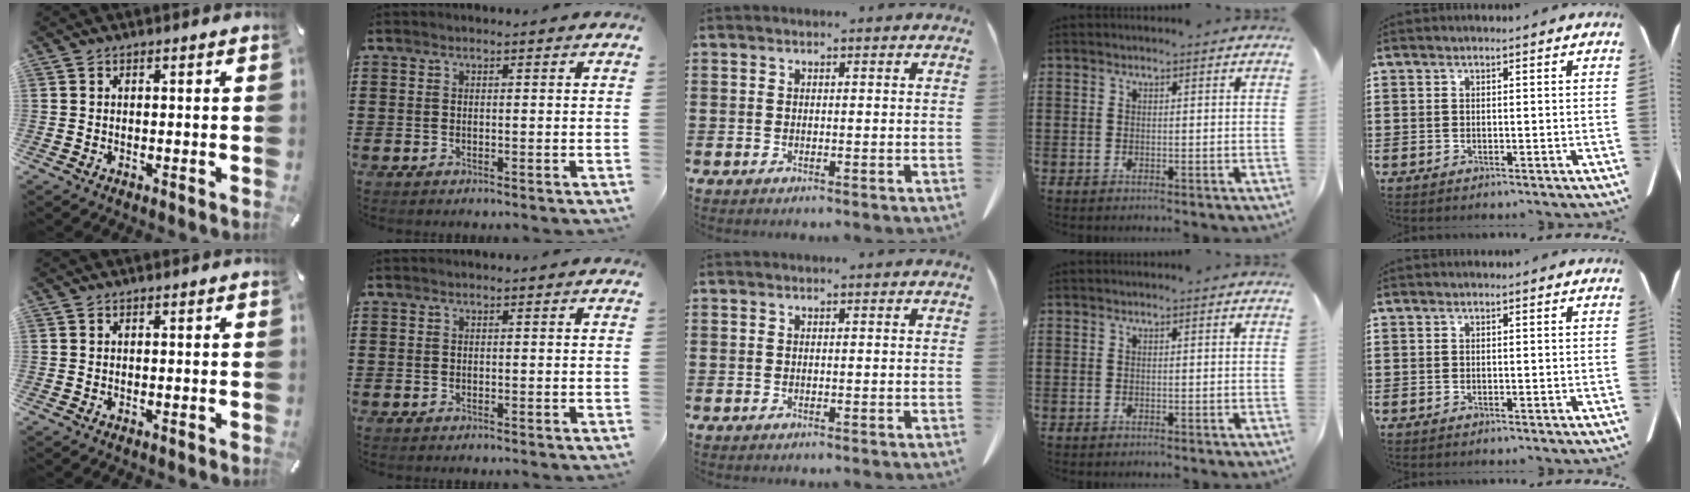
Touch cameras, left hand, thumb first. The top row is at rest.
{}